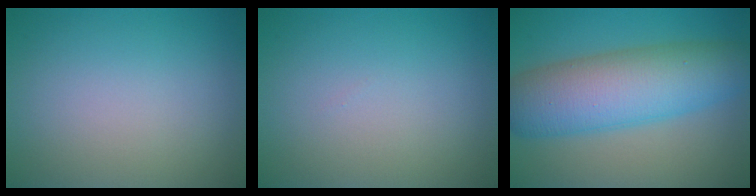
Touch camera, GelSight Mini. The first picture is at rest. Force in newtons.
{"total": 0.0}
{"total": 9.3, "press": 9.3, "slide": 0.1}